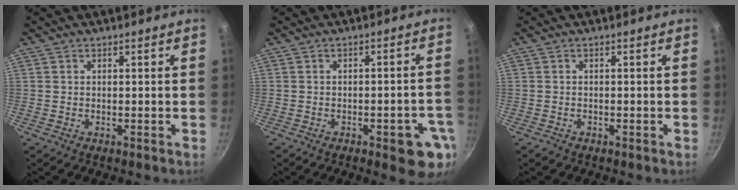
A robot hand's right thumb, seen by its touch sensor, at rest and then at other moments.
{"total": 8.3, "force": [-3.3, 2.9, 7.1], "torque": [-0.064, 0.014, -0.035]}
{"total": 0.5, "force": [-0.4, 0.3, 0.1], "torque": [-0.010, 0.005, -0.006]}